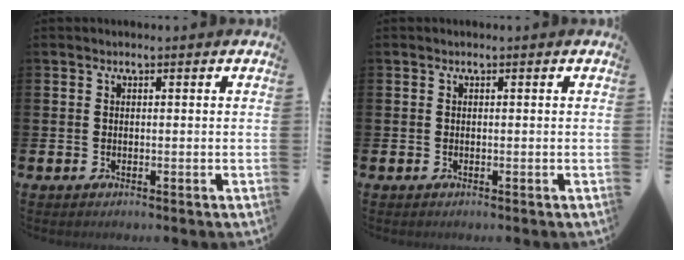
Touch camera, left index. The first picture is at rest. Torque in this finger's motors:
{"motor_torque": [0.00, 0.00, 0.03, 0.00]}